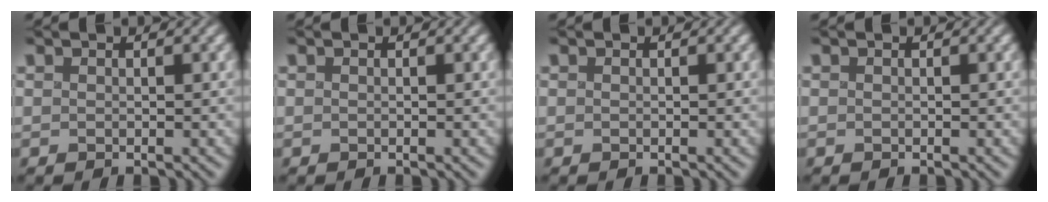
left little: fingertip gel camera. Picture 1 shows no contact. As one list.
[{"total": 0.0}, {"total": 0.0}, {"total": 0.0}]